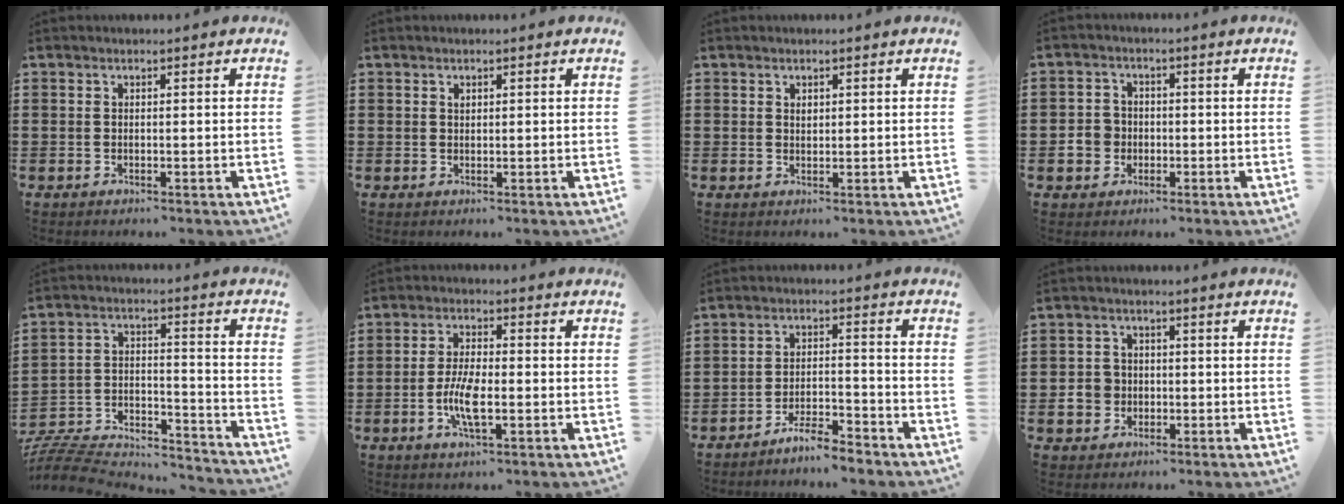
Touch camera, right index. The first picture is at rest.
{"total": 0.6, "force": [0.3, 0.4, 0.3], "torque": [-0.007, 0.002, 0.007]}
{"total": 0.9, "force": [0.5, 0.6, 0.4], "torque": [-0.010, 0.002, 0.009]}
{"total": 4.0, "force": [-0.9, 3.6, 1.6], "torque": [-0.048, 0.005, -0.022]}
{"total": 6.8, "force": [-6.5, 1.4, 1.4], "torque": [-0.042, -0.007, -0.136]}
{"total": 6.4, "force": [-1.6, 2.2, 5.8], "torque": [-0.126, -0.004, -0.036]}
{"total": 4.8, "force": [-4.5, 0.3, 1.6], "torque": [-0.037, 0.005, -0.089]}
{"total": 4.2, "force": [-1.0, 3.8, 1.6], "torque": [-0.048, 0.005, -0.022]}